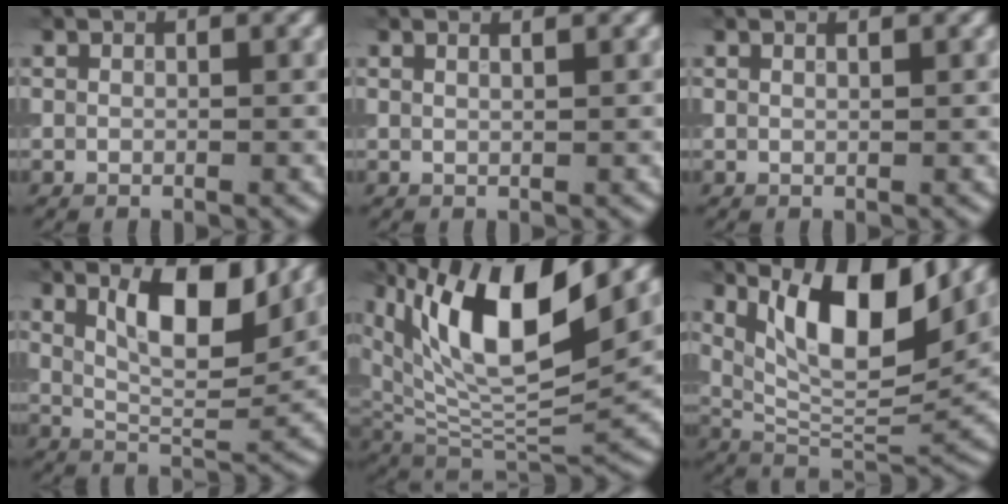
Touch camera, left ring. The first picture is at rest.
{"total": 1.7, "force": [1.1, 0.8, 1.1], "torque": [0.003, 0.003, -0.006]}
{"total": 1.0, "force": [0.7, 0.3, 0.6], "torque": [-0.004, 0.000, 0.003]}
{"total": 7.6, "force": [3.5, 2.6, 6.3], "torque": [-0.104, 0.000, 0.059]}
{"total": 12.5, "force": [5.6, 4.8, 10.1], "torque": [-0.174, -0.001, 0.105]}
{"total": 10.4, "force": [4.7, 3.7, 8.5], "torque": [-0.137, -0.005, 0.084]}